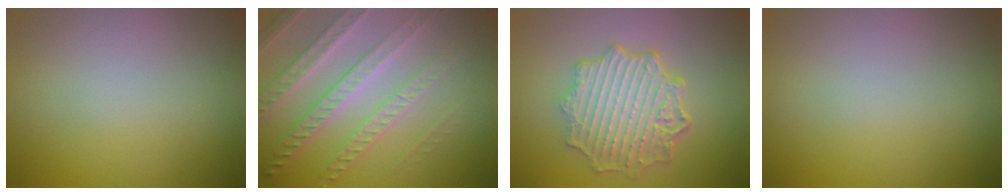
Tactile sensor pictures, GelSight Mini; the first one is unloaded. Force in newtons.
{"total": 6.5, "press": 4.8, "slide": 4.4}
{"total": 6.1, "press": 5.1, "slide": 3.3}
{"total": 0.0}